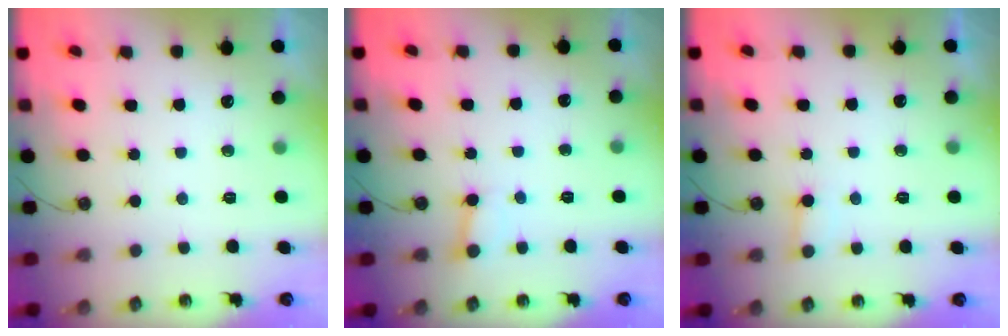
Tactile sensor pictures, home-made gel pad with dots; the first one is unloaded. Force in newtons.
{"total": 2.6, "press": 2.6, "slide": 0.2}
{"total": 4.5, "press": 4.5, "slide": 0.4}